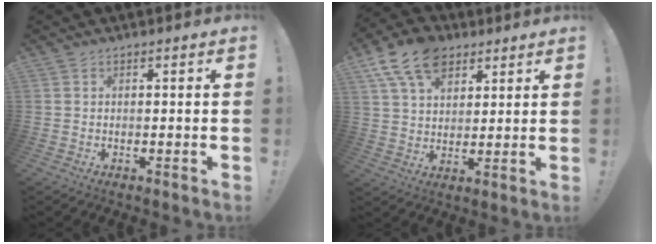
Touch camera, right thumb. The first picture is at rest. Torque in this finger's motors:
{"motor_torque": [-0.04, 0.48, 0.32, -0.06, 0.15]}